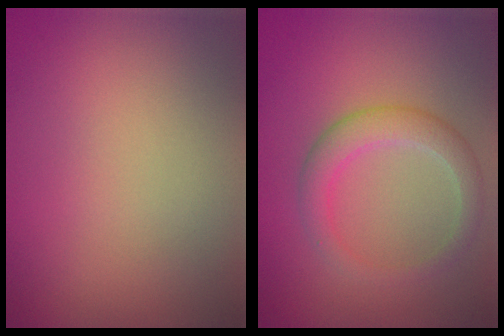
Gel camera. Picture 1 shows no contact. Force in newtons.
{"total": 3.0, "press": 3.0, "slide": 0.1}